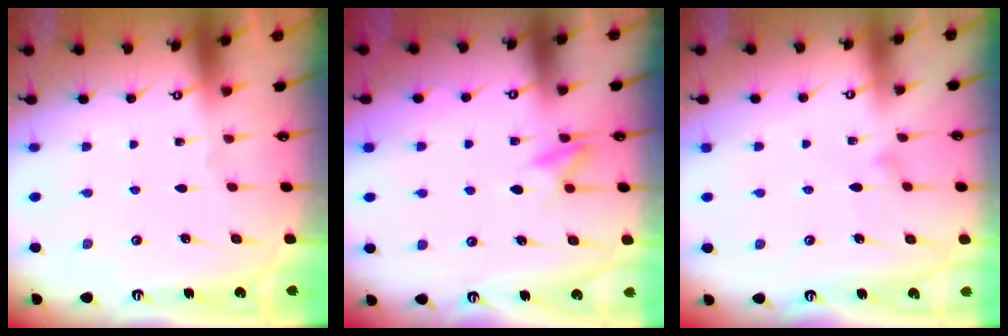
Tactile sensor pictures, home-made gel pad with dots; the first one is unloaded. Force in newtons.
{"total": 9.9, "press": 9.8, "slide": 1.4}
{"total": 8.2, "press": 8.1, "slide": 0.4}